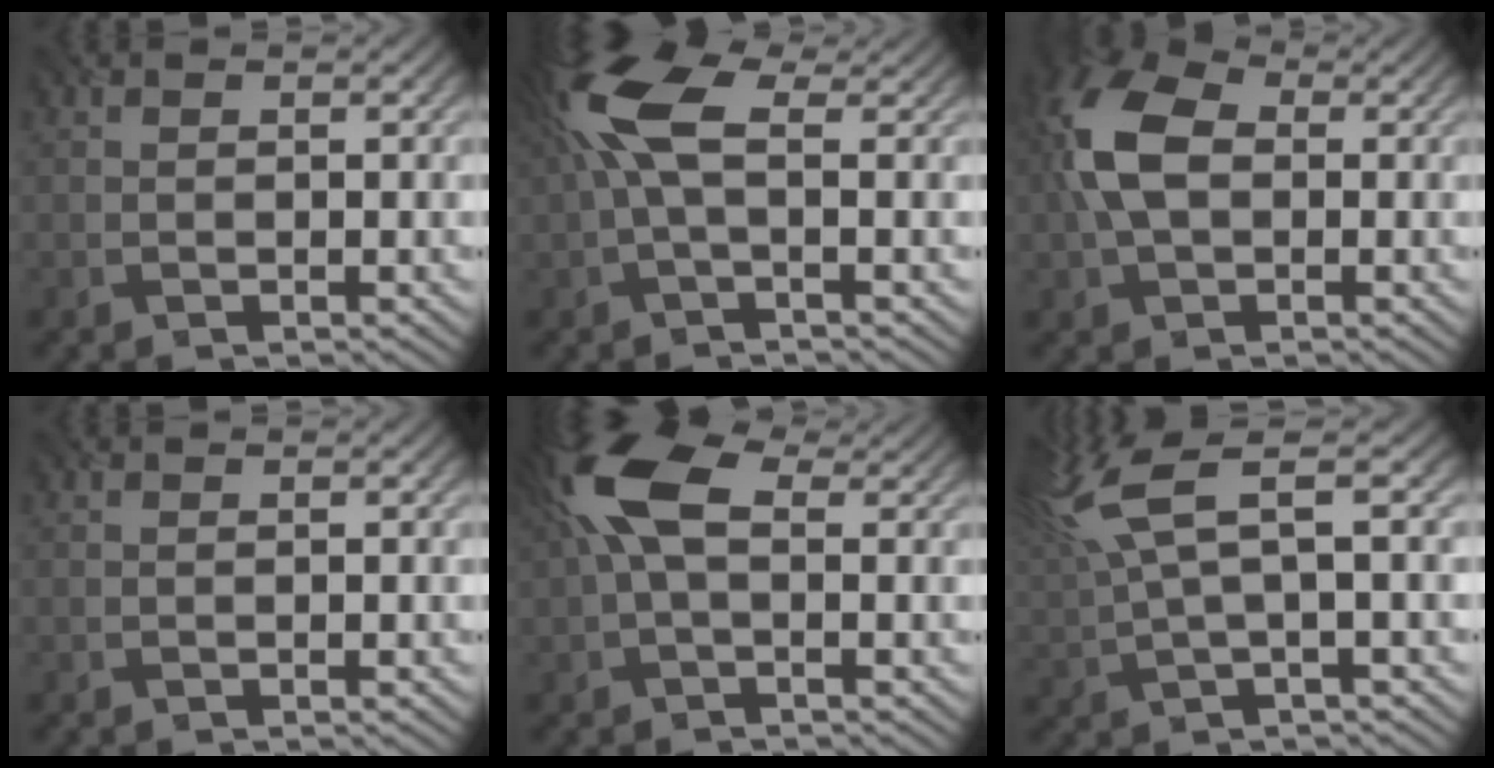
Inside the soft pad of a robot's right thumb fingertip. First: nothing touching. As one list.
[{"total": 8.1, "force": [1.5, 3.1, 7.3], "torque": [-0.170, 0.026, 0.013]}, {"total": 9.4, "force": [0.8, 6.1, 7.1], "torque": [-0.180, 0.018, 0.001]}, {"total": 0.0}, {"total": 9.3, "force": [2.4, 4.7, 7.6], "torque": [-0.186, 0.025, 0.033]}, {"total": 8.6, "force": [3.8, 1.8, 7.5], "torque": [-0.164, 0.035, 0.073]}]